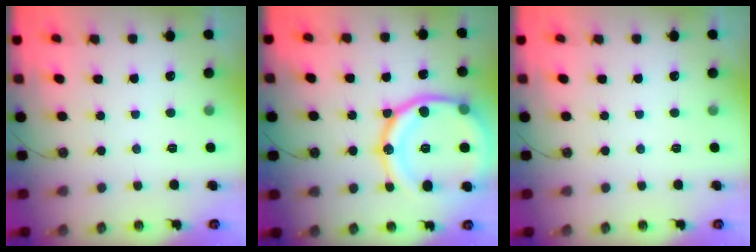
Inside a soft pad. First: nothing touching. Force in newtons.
{"total": 23.7, "press": 23.5, "slide": 2.7}
{"total": 0.0}